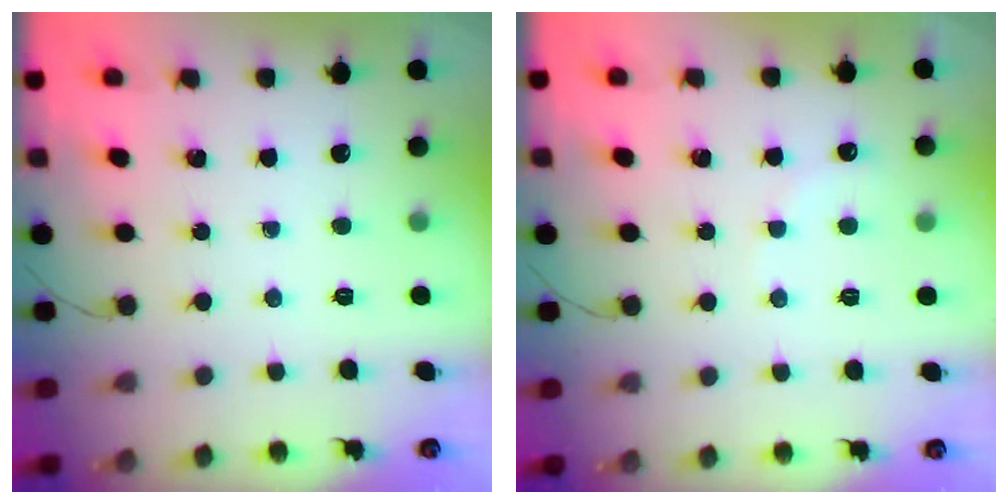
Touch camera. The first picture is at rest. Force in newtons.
{"total": 4.7, "press": 4.5, "slide": 1.3}